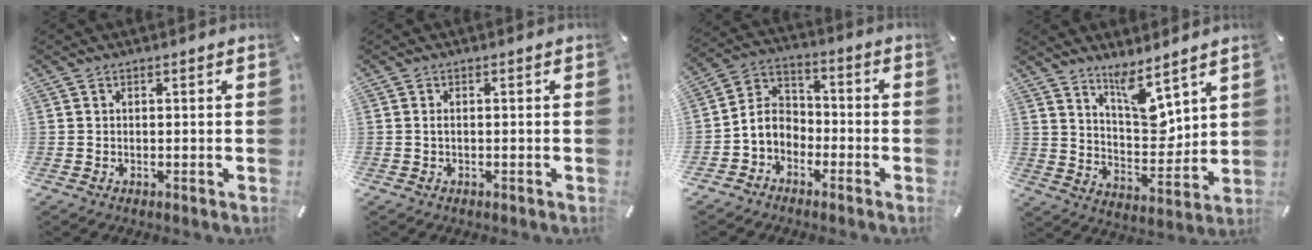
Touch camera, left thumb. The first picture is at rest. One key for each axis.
{"total": 1.0, "fx": -0.2, "fy": 0.5, "fz": 0.9, "tx": -0.018, "ty": 0.000, "tz": -0.004}
{"total": 6.8, "fx": -3.4, "fy": 5.5, "fz": 2.2, "tx": -0.060, "ty": 0.021, "tz": -0.071}
{"total": 10.5, "fx": 7.8, "fy": 4.5, "fz": 5.6, "tx": -0.071, "ty": -0.068, "tz": 0.138}